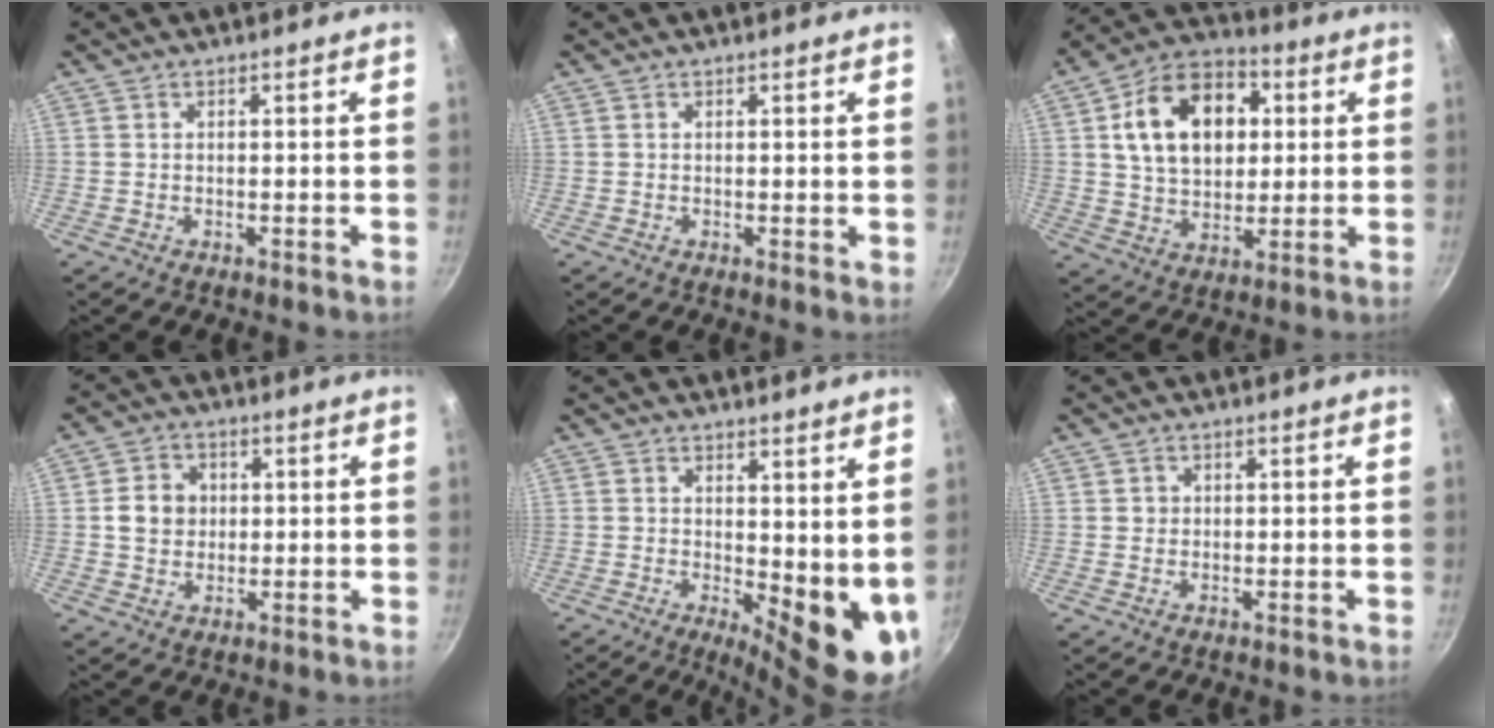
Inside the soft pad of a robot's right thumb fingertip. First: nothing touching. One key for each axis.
{"total": 0.7, "fx": 0.4, "fy": 0.2, "fz": 0.5, "tx": -0.007, "ty": -0.002, "tz": 0.004}
{"total": 18.1, "fx": 3.9, "fy": 12.6, "fz": 12.4, "tx": -0.171, "ty": 0.014, "tz": 0.057}
{"total": 6.2, "fx": 0.6, "fy": 5.5, "fz": 2.9, "tx": -0.024, "ty": 0.007, "tz": 0.003}
{"total": 10.8, "fx": 1.7, "fy": 4.4, "fz": 9.7, "tx": -0.102, "ty": -0.022, "tz": 0.034}
{"total": 1.2, "fx": 0.1, "fy": 1.2, "fz": 0.2, "tx": 0.003, "ty": 0.002, "tz": 0.000}